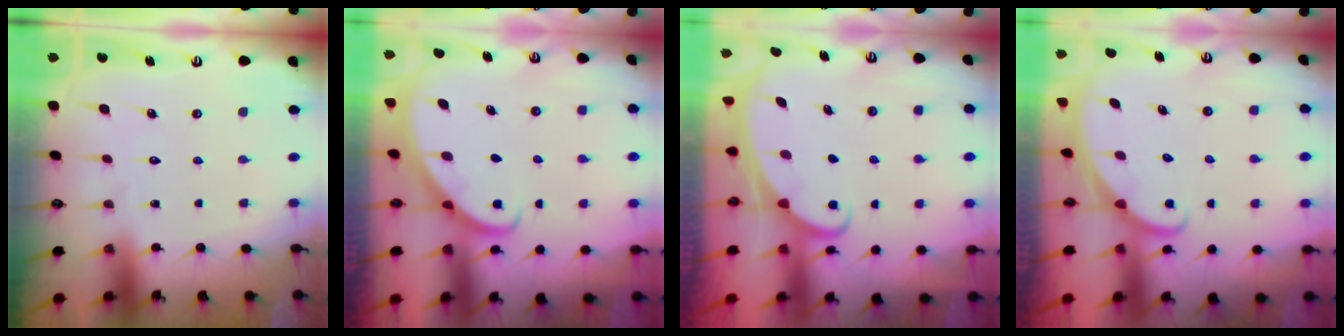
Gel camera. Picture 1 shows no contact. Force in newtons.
{"total": 2.8, "press": 2.8, "slide": 0.2}
{"total": 2.0, "press": 2.0, "slide": 0.3}
{"total": 2.1, "press": 2.1, "slide": 0.0}